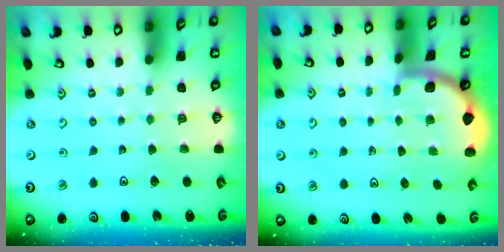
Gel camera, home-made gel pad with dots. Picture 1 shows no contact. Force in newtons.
{"total": 1.9, "press": 1.9, "slide": 0.0}